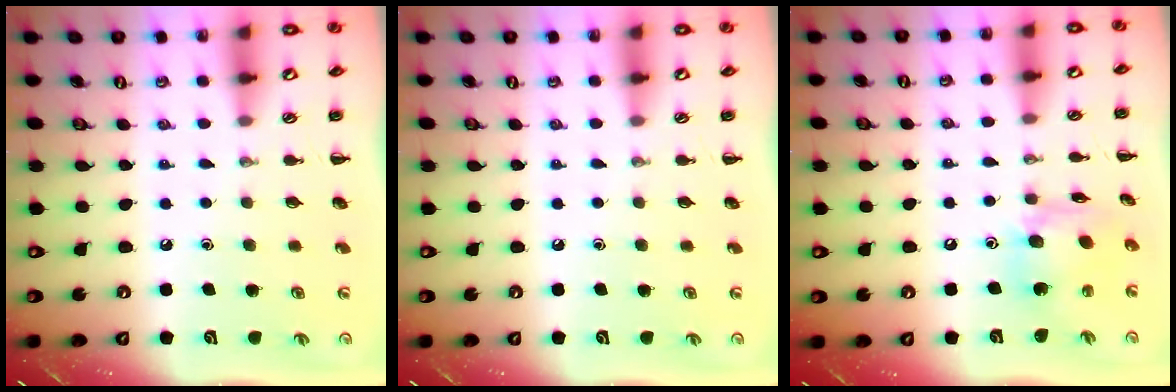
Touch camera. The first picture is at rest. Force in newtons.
{"total": 0.0}
{"total": 11.4, "press": 11.3, "slide": 0.9}